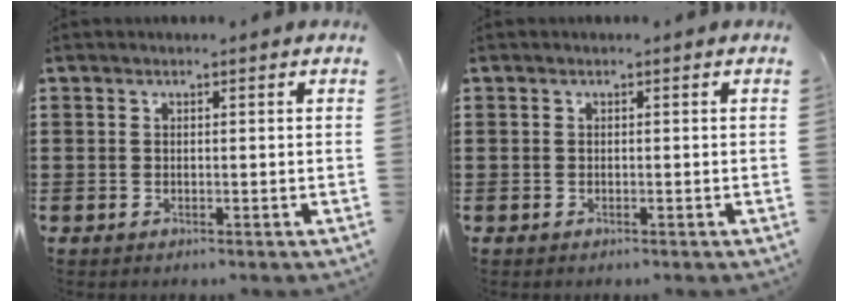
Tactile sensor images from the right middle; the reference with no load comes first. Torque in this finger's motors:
{"motor_torque": [0.35, -0.22, 0.03, 0.00]}